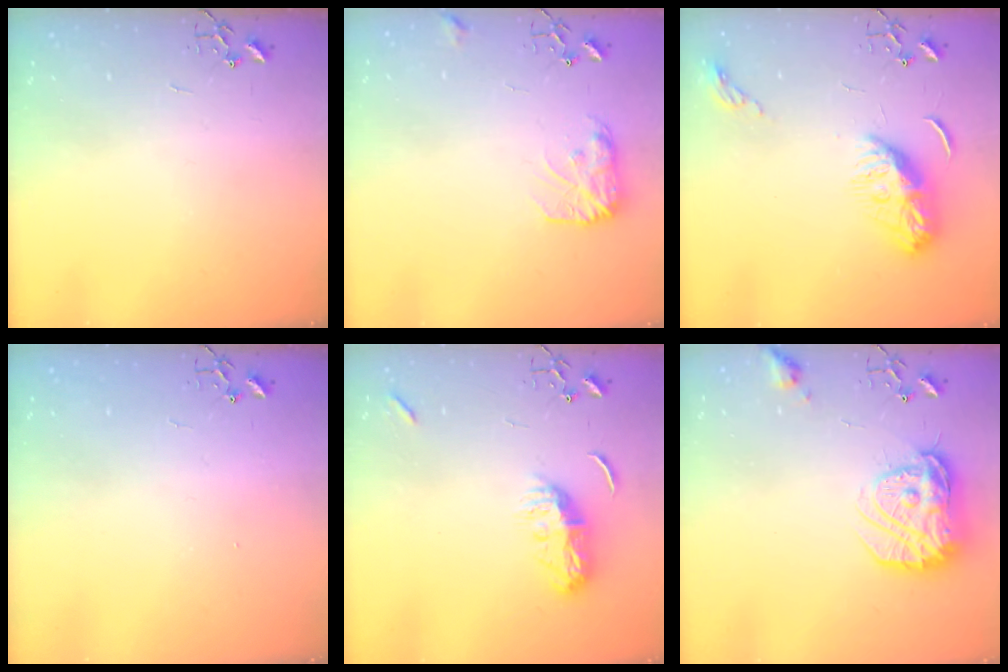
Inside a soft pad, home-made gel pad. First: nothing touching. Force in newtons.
{"total": 10.8, "press": 10.8, "slide": 0.4}
{"total": 10.9, "press": 10.9, "slide": 0.4}
{"total": 1.1, "press": 1.1, "slide": 0.1}
{"total": 9.1, "press": 9.1, "slide": 0.8}
{"total": 18.2, "press": 18.2, "slide": 1.5}